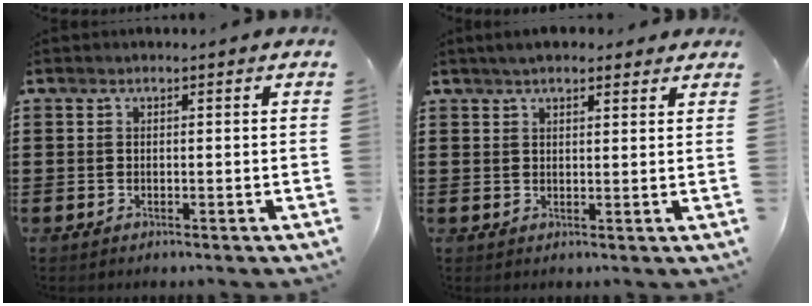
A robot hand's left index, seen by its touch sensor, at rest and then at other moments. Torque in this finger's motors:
{"motor_torque": [1.16, 0.10, 0.39, 0.04]}